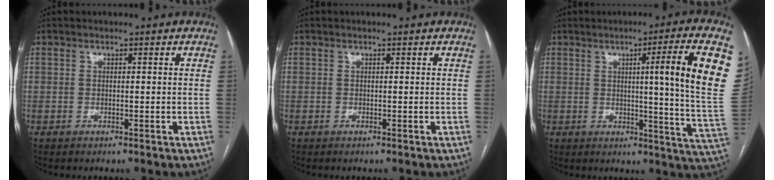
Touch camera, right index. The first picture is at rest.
{"total": 0.0}
{"total": 16.0, "force": [4.6, -2.5, 15.2], "torque": [-0.181, -0.020, 0.052]}